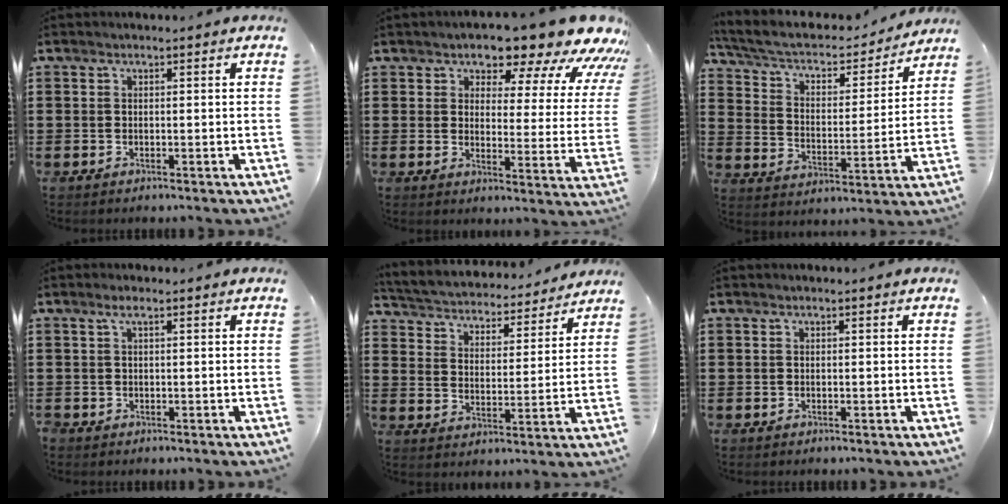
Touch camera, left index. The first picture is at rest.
{"total": 8.8, "force": [7.8, 2.3, 3.3], "torque": [-0.070, -0.058, 0.133]}
{"total": 5.4, "force": [4.3, 2.1, 2.5], "torque": [-0.070, -0.029, 0.068]}
{"total": 1.3, "force": [0.2, 0.7, 1.1], "torque": [-0.025, 0.005, 0.003]}
{"total": 3.5, "force": [3.5, 0.3, 0.0], "torque": [-0.024, -0.033, 0.052]}
{"total": 0.0}